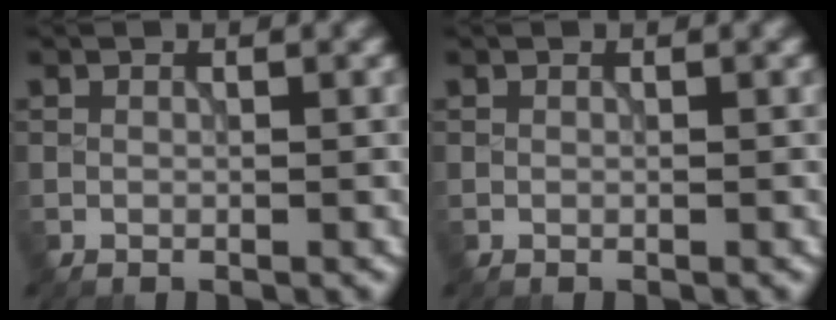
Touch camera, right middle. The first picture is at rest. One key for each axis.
{"total": 0.0}